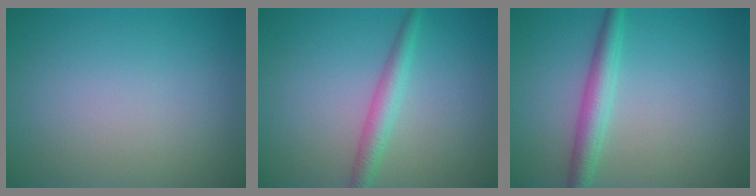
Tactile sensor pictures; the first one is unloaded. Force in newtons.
{"total": 2.4, "press": 2.4, "slide": 0.0}
{"total": 3.0, "press": 3.0, "slide": 0.1}